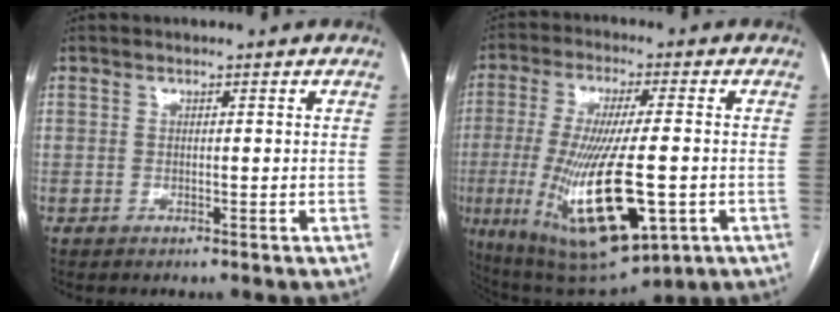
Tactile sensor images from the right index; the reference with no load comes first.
{"total": 19.8, "force": [-4.9, 4.7, 18.6], "torque": [-0.368, -0.031, -0.062]}